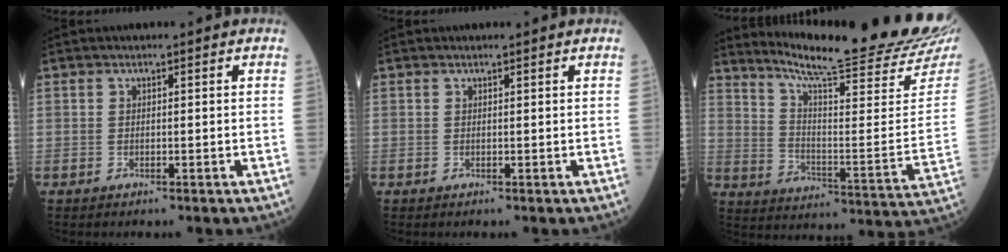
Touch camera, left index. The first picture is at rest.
{"total": 0.9, "force": [0.9, 0.0, 0.2], "torque": [-0.008, 0.003, 0.011]}
{"total": 25.4, "force": [22.9, -0.8, 10.8], "torque": [-0.173, -0.108, 0.305]}